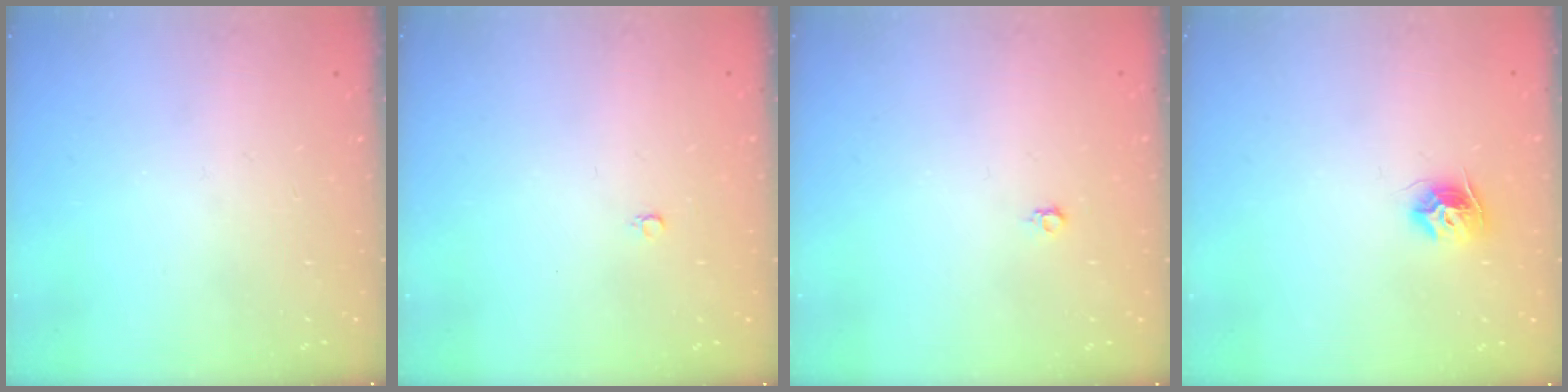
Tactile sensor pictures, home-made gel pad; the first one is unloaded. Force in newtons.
{"total": 2.4, "press": 2.4, "slide": 0.2}
{"total": 3.6, "press": 3.5, "slide": 0.8}
{"total": 8.7, "press": 8.6, "slide": 0.4}